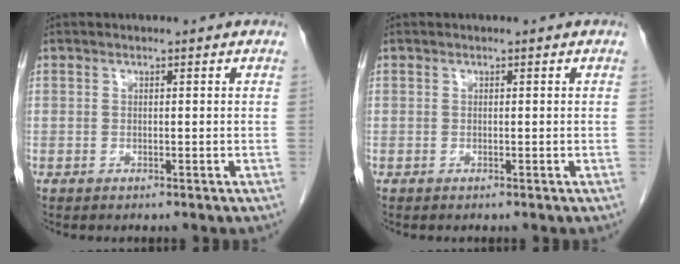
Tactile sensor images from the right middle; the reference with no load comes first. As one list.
[{"total": 0.0}]